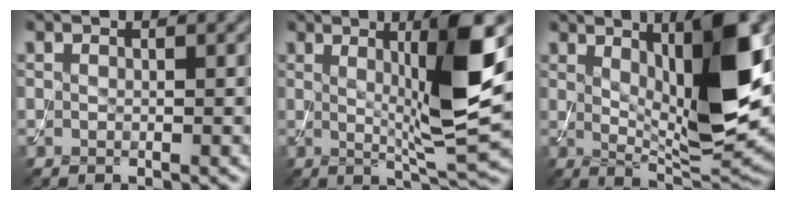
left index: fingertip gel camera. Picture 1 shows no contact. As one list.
[{"total": 8.7, "force": [1.7, 1.2, 8.4], "torque": [-0.119, -0.012, 0.033]}, {"total": 9.7, "force": [2.5, 2.2, 9.1], "torque": [-0.142, -0.019, 0.053]}]